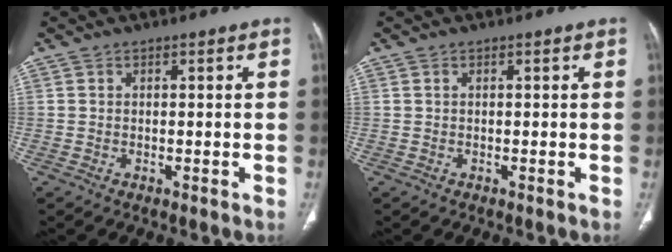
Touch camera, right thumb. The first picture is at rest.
{"total": 0.0}